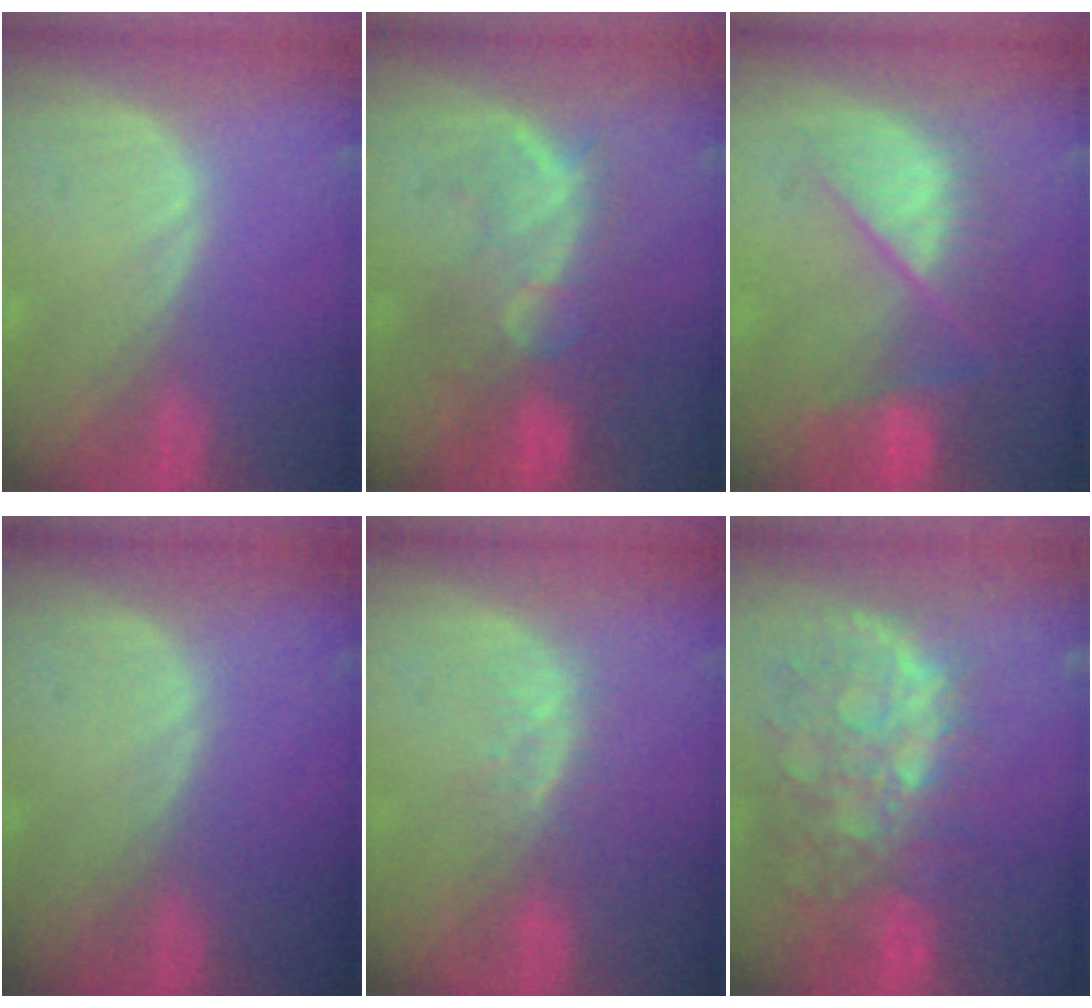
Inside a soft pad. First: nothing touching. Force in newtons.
{"total": 9.9, "press": 8.6, "slide": 4.9}
{"total": 9.4, "press": 8.2, "slide": 4.7}
{"total": 0.0}
{"total": 3.5, "press": 3.0, "slide": 1.7}
{"total": 11.2, "press": 9.6, "slide": 5.6}